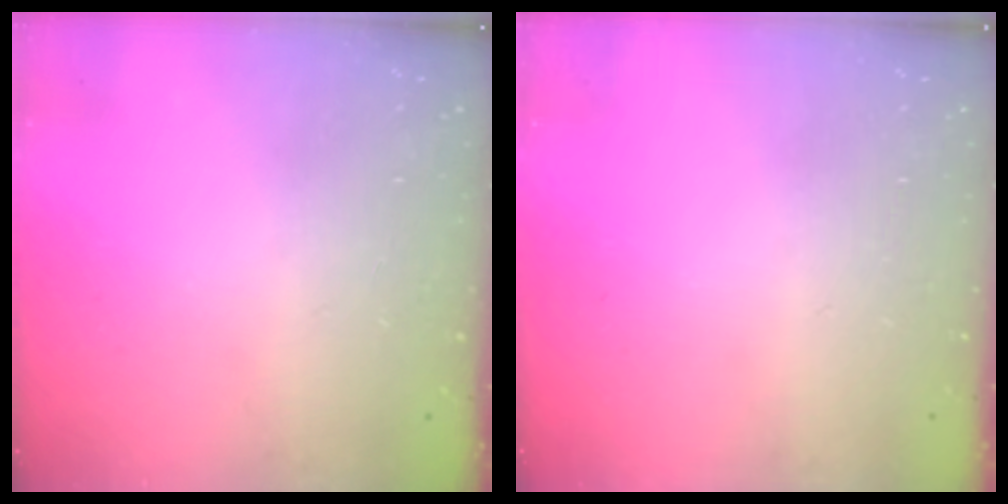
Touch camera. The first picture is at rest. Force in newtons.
{"total": 0.0}